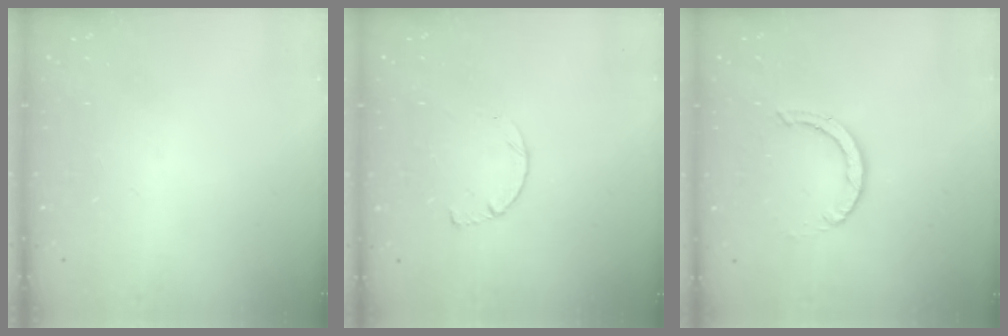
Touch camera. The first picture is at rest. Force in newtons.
{"total": 2.5, "press": 2.5, "slide": 0.3}
{"total": 3.6, "press": 3.5, "slide": 0.3}